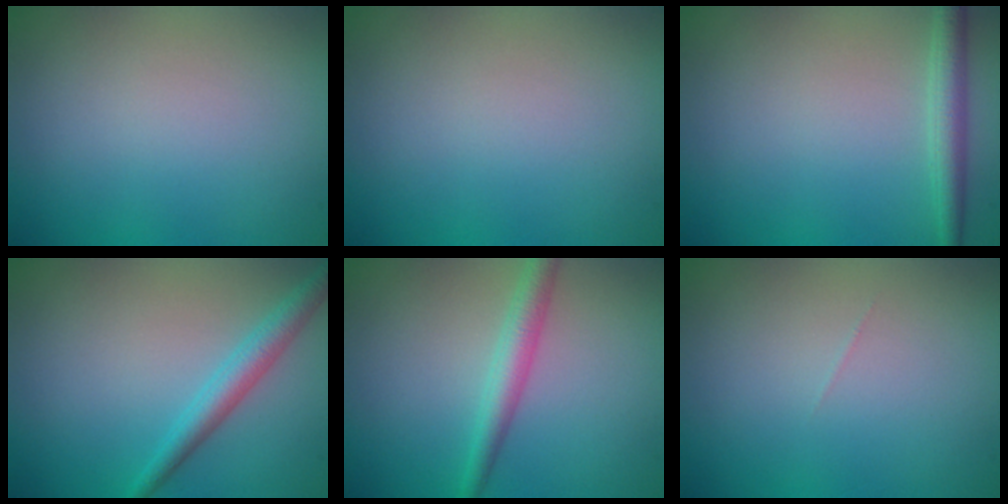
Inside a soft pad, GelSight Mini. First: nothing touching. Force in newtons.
{"total": 0.0}
{"total": 2.4, "press": 2.4, "slide": 0.1}
{"total": 2.7, "press": 2.7, "slide": 0.0}
{"total": 2.6, "press": 2.6, "slide": 0.0}
{"total": 0.0}